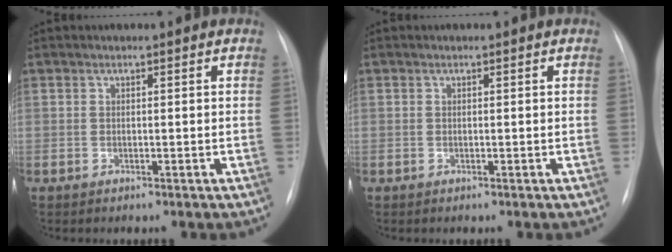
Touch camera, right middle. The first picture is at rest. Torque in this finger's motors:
{"motor_torque": [0.00, 0.00, 0.00, -0.03]}